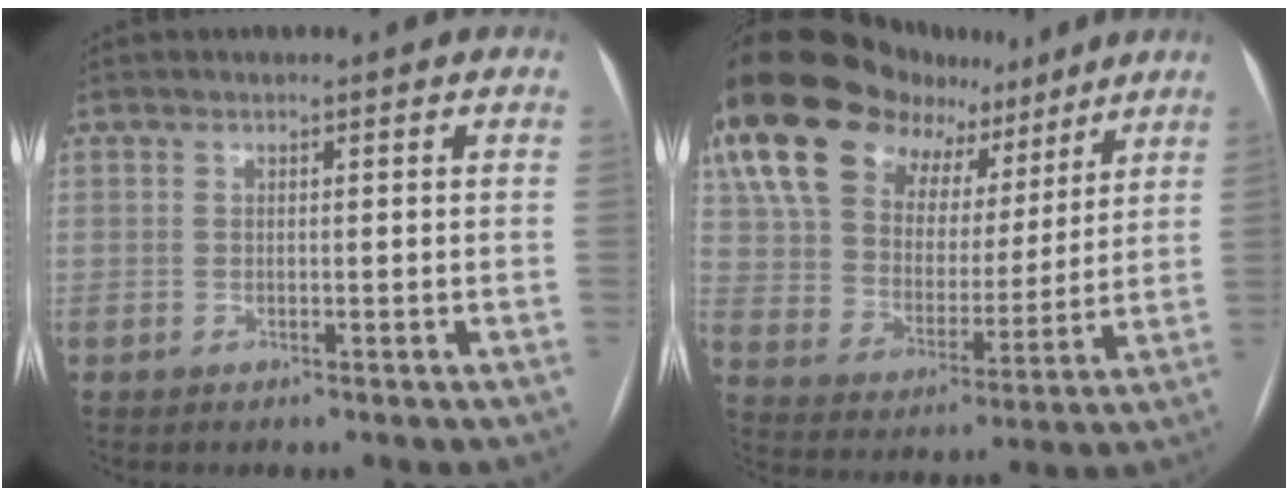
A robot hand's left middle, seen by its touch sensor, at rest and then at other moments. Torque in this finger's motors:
{"motor_torque": [1.23, -0.90, 1.06, 0.21]}